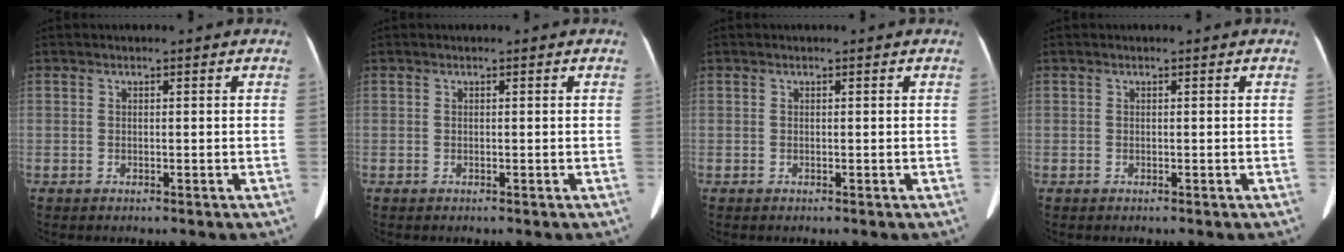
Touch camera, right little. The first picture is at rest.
{"total": 0.0}
{"total": 0.0}
{"total": 0.0}